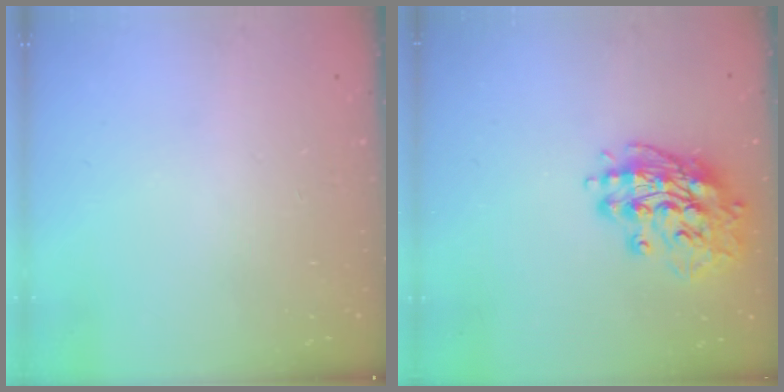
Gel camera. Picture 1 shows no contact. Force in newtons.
{"total": 15.4, "press": 15.2, "slide": 2.6}